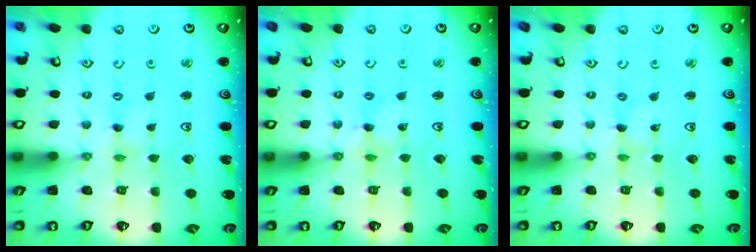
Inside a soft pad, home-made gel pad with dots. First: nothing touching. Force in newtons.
{"total": 2.0, "press": 2.0, "slide": 0.3}
{"total": 0.0}